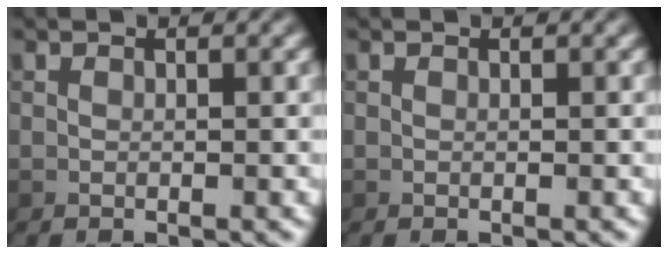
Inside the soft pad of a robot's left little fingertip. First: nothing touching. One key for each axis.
{"total": 0.0}